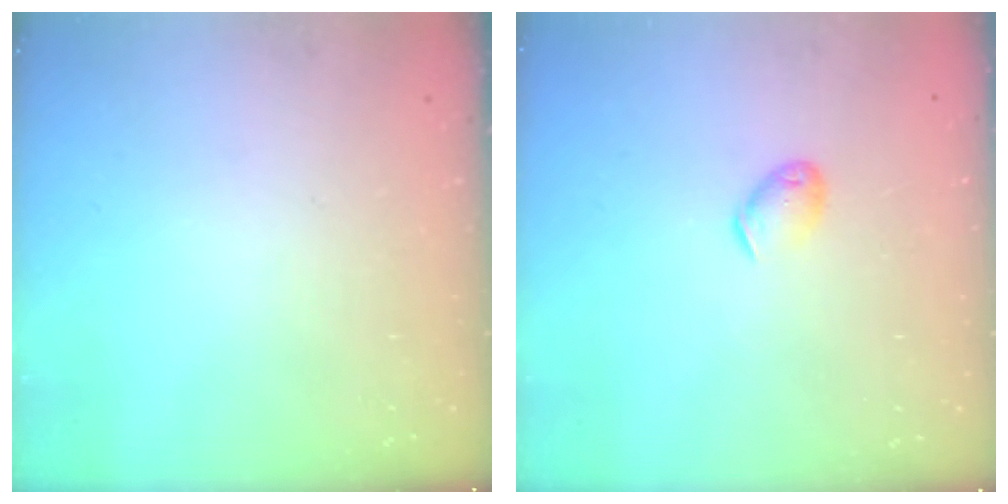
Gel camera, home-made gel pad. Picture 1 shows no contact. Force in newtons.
{"total": 5.3, "press": 5.2, "slide": 1.1}